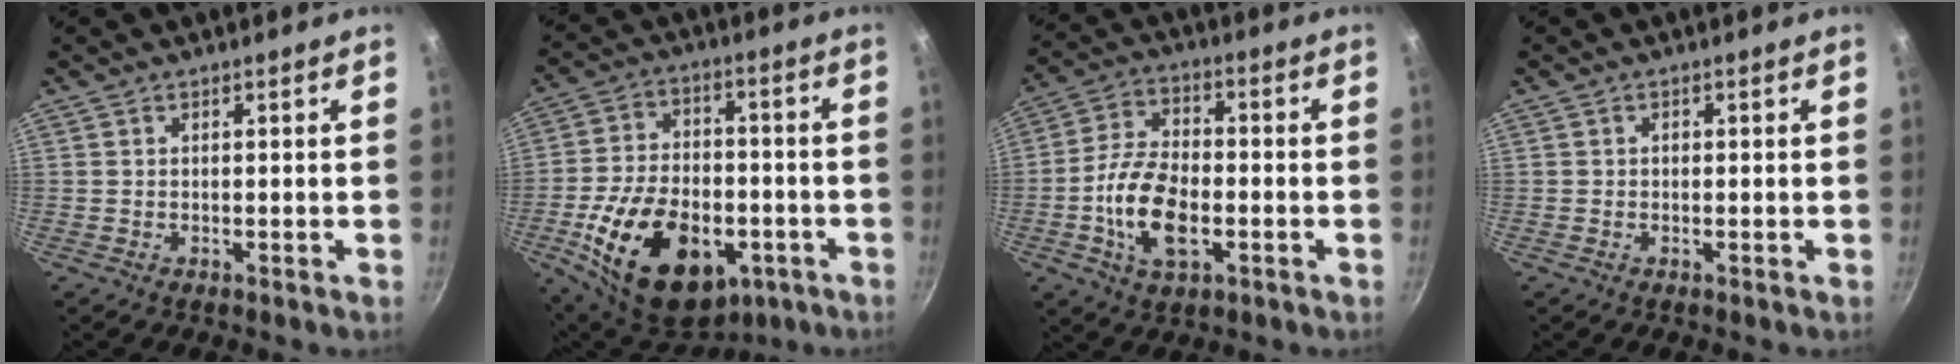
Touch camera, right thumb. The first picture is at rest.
{"total": 23.5, "force": [-7.7, 14.7, 16.7], "torque": [-0.264, 0.027, -0.110]}
{"total": 12.9, "force": [-3.4, 7.1, 10.3], "torque": [-0.190, 0.023, -0.068]}
{"total": 0.6, "force": [-0.1, 0.6, 0.3], "torque": [-0.002, 0.003, -0.002]}